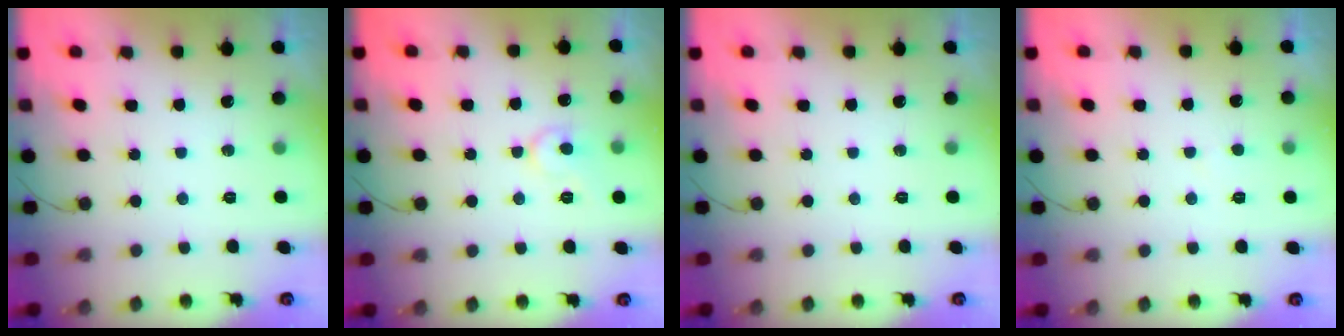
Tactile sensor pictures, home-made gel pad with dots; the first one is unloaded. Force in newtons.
{"total": 7.7, "press": 7.7, "slide": 0.7}
{"total": 0.0}
{"total": 1.7, "press": 1.7, "slide": 0.2}